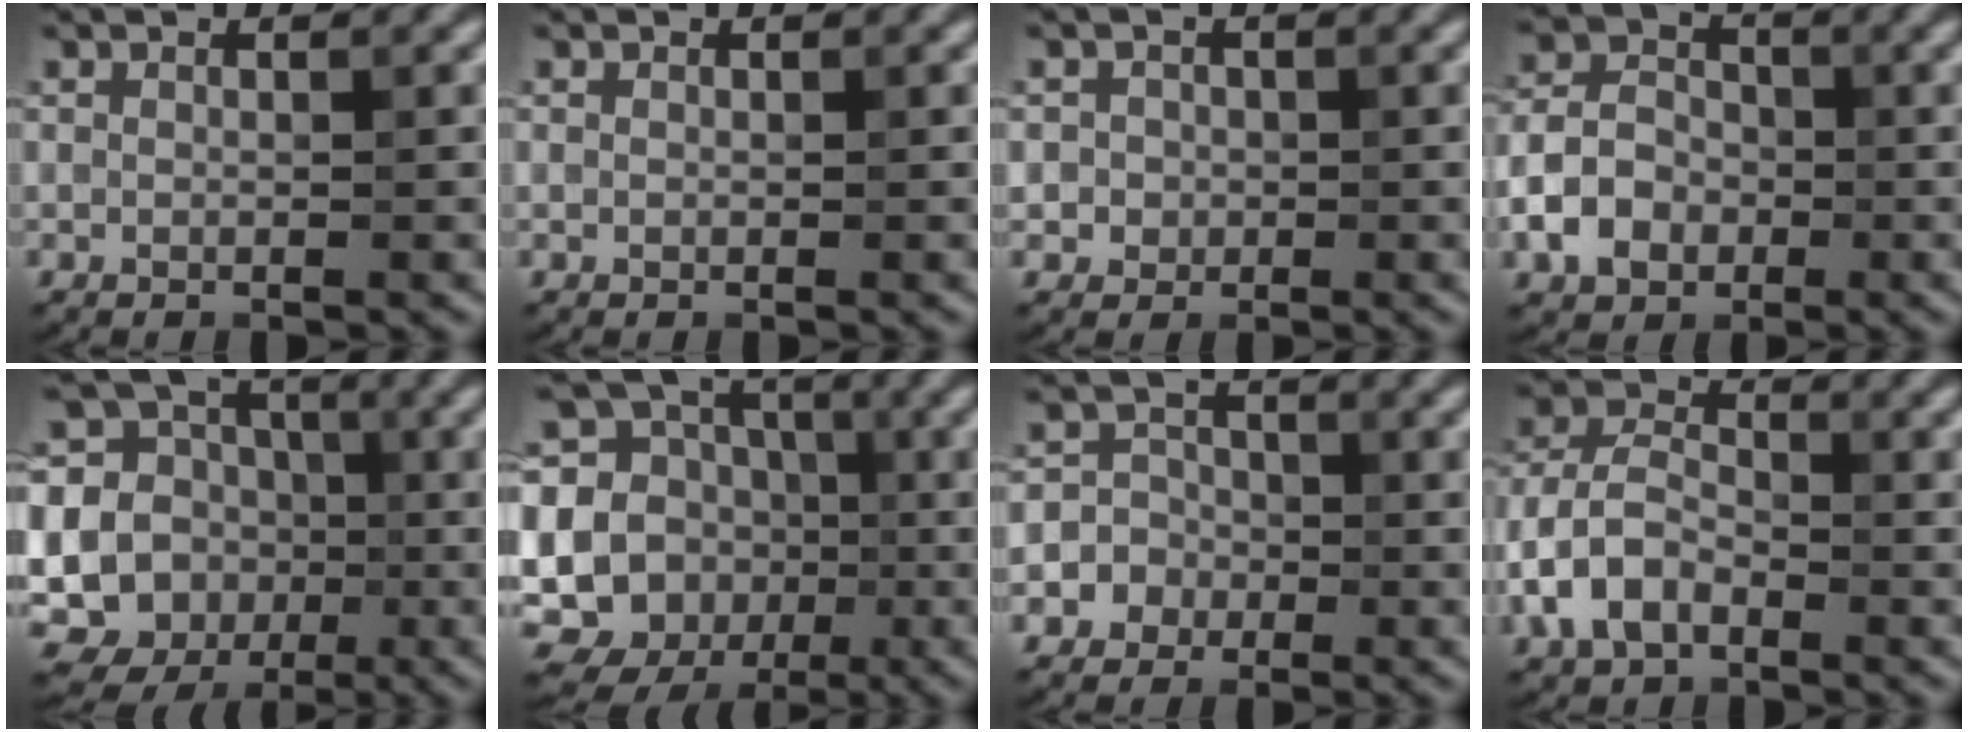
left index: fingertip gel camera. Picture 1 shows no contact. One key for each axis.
{"total": 0.0}
{"total": 2.2, "fx": 0.2, "fy": 2.1, "fz": 0.6, "tx": 0.010, "ty": 0.013, "tz": -0.004}
{"total": 4.3, "fx": -1.7, "fy": 3.2, "fz": 2.4, "tx": -0.052, "ty": 0.008, "tz": -0.039}
{"total": 17.1, "fx": 0.8, "fy": 15.8, "fz": 6.7, "tx": -0.169, "ty": 0.028, "tz": -0.020}
{"total": 16.0, "fx": 2.2, "fy": 14.2, "fz": 6.9, "tx": -0.180, "ty": 0.037, "tz": 0.011}
{"total": 4.5, "fx": -1.4, "fy": 4.2, "fz": 0.5, "tx": 0.021, "ty": 0.024, "tz": -0.047}
{"total": 5.0, "fx": -2.4, "fy": 2.9, "fz": 3.3, "tx": -0.075, "ty": 0.012, "tz": -0.055}